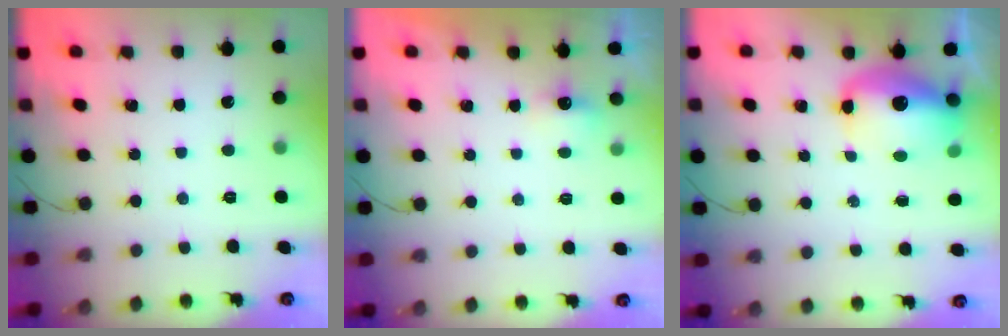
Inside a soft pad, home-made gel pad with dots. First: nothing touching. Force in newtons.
{"total": 2.3, "press": 2.2, "slide": 0.7}
{"total": 12.3, "press": 12.0, "slide": 2.7}